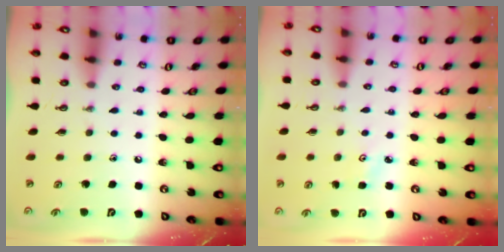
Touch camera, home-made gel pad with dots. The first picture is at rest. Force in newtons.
{"total": 2.2, "press": 2.1, "slide": 0.3}